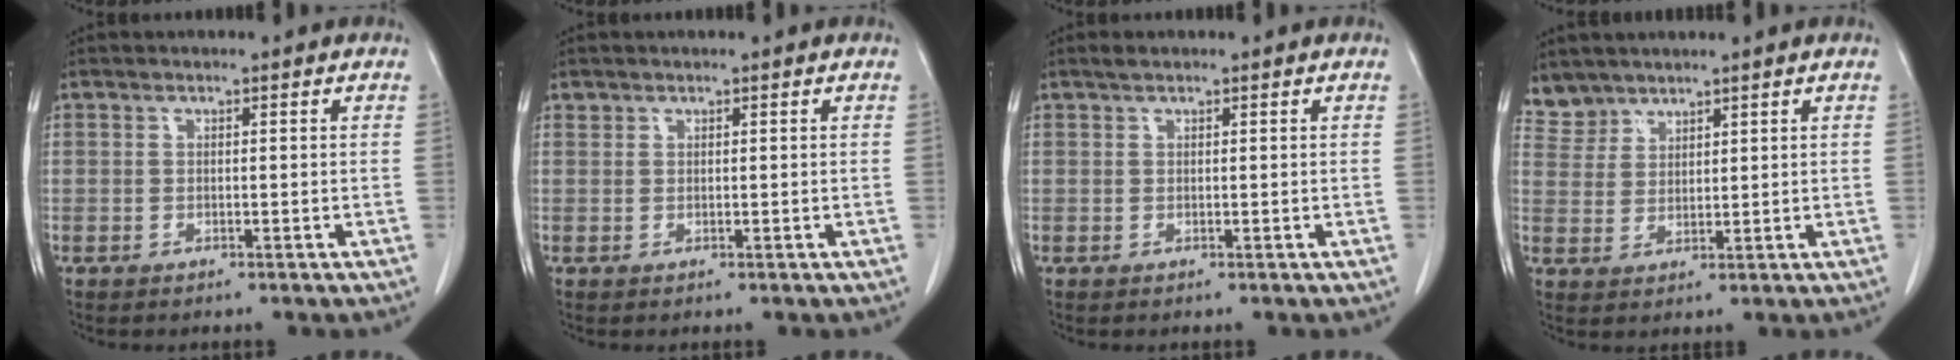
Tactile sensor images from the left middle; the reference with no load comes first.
{"total": 0.5, "force": [0.4, 0.3, 0.0], "torque": [-0.001, 0.004, 0.007]}
{"total": 0.9, "force": [0.8, 0.2, 0.5], "torque": [-0.015, 0.007, 0.015]}
{"total": 3.9, "force": [3.5, 1.5, -0.6], "torque": [0.014, 0.006, 0.077]}